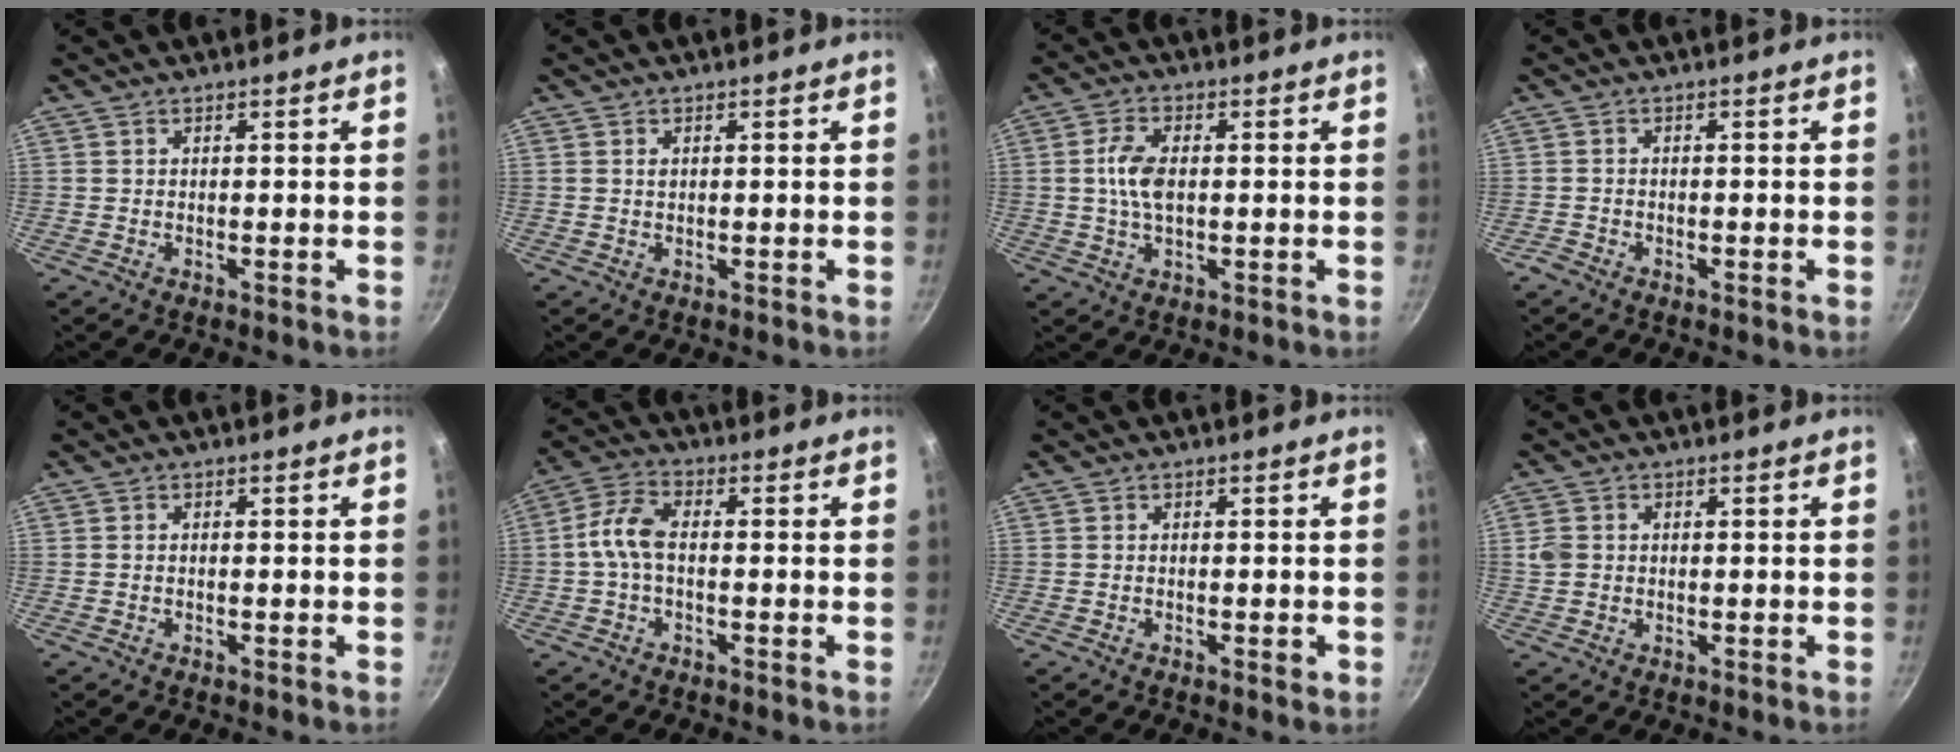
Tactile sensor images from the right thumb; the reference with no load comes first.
{"total": 0.7, "force": [0.2, 0.5, 0.5], "torque": [-0.008, 0.002, 0.005]}
{"total": 6.4, "force": [0.4, 3.5, 5.4], "torque": [-0.101, 0.009, 0.004]}
{"total": 1.2, "force": [-1.1, 0.6, 0.3], "torque": [-0.018, 0.010, -0.023]}
{"total": 0.6, "force": [-0.2, 0.3, 0.4], "torque": [-0.009, 0.005, -0.005]}
{"total": 6.7, "force": [-0.8, 3.7, 5.5], "torque": [-0.116, 0.030, -0.026]}
{"total": 1.2, "force": [-0.5, 0.5, 1.0], "torque": [-0.018, 0.002, -0.010]}
{"total": 3.3, "force": [0.1, 2.8, 1.8], "torque": [-0.033, 0.006, 0.001]}